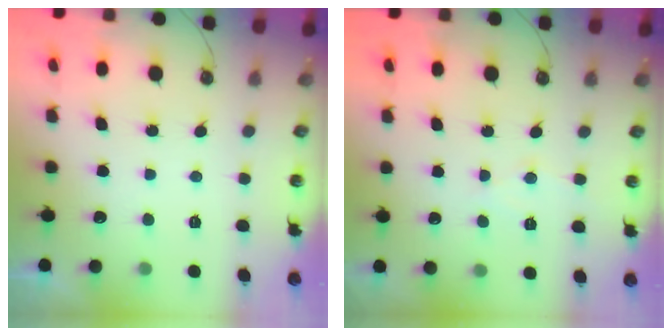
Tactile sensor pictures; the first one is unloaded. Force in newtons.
{"total": 5.6, "press": 5.6, "slide": 0.7}